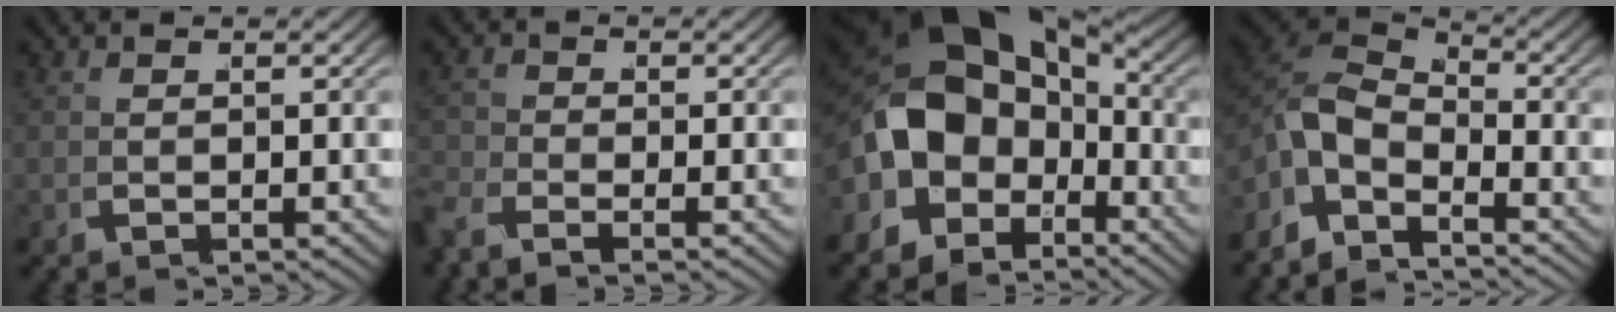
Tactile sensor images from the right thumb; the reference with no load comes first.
{"total": 2.0, "force": [-1.9, 0.1, 0.5], "torque": [-0.008, -0.003, -0.045]}
{"total": 13.2, "force": [-0.7, 9.3, 9.4], "torque": [-0.200, -0.038, -0.002]}
{"total": 6.9, "force": [-0.7, 4.7, 5.0], "torque": [-0.113, -0.011, -0.021]}